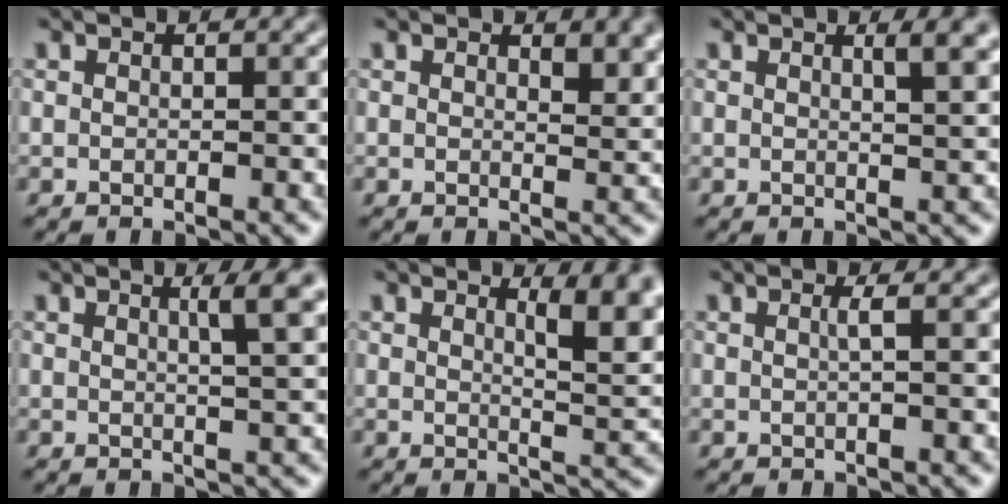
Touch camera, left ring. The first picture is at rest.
{"total": 2.8, "force": [1.4, 1.1, 2.2], "torque": [-0.028, -0.002, 0.023]}
{"total": 3.1, "force": [1.4, 1.0, 2.6], "torque": [-0.015, 0.005, 0.012]}
{"total": 3.4, "force": [1.3, 0.6, 3.1], "torque": [-0.032, 0.006, 0.018]}
{"total": 5.4, "force": [2.3, 1.6, 4.6], "torque": [-0.048, -0.003, 0.035]}
{"total": 1.1, "force": [0.1, 0.2, 1.1], "torque": [-0.017, 0.004, -0.001]}